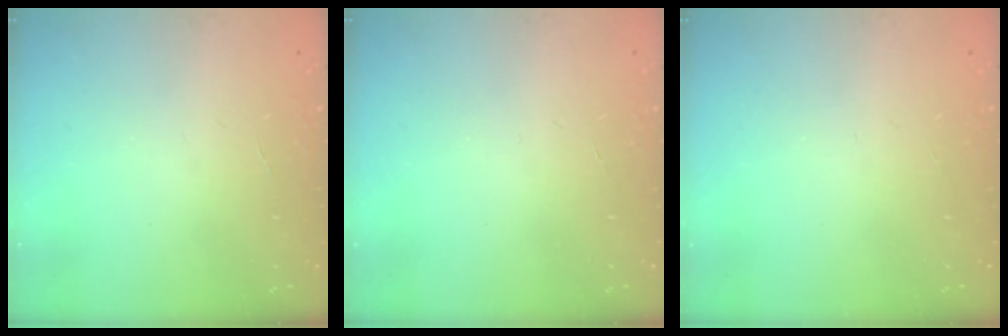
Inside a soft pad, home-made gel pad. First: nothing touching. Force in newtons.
{"total": 0.0}
{"total": 0.0}